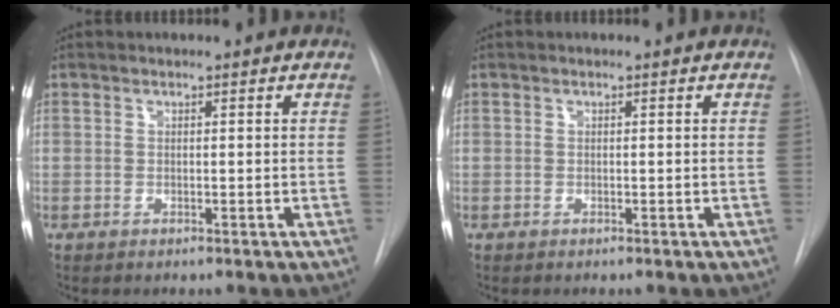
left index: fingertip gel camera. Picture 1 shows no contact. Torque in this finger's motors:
{"motor_torque": [0.00, 0.00, 0.00, 0.00]}